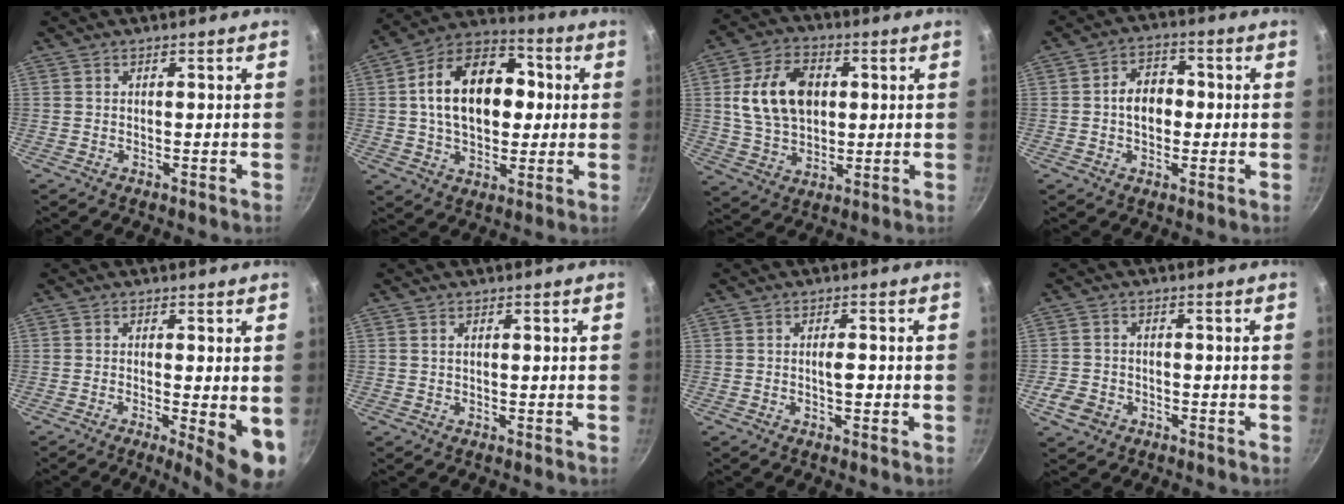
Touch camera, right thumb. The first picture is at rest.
{"total": 19.4, "force": [2.2, 13.0, 14.2], "torque": [-0.196, 0.028, 0.020]}
{"total": 14.4, "force": [2.5, 10.0, 10.0], "torque": [-0.159, 0.003, 0.043]}
{"total": 7.0, "force": [-0.3, 5.3, 4.6], "torque": [-0.039, 0.019, -0.010]}
{"total": 7.9, "force": [-1.4, 1.7, 7.6], "torque": [-0.093, -0.010, -0.013]}
{"total": 0.7, "force": [0.3, 0.4, 0.5], "torque": [-0.009, 0.002, 0.005]}
{"total": 2.6, "force": [-0.4, 1.0, 2.4], "torque": [-0.029, 0.006, -0.007]}
{"total": 4.5, "force": [-2.0, 3.5, 2.0], "torque": [-0.041, 0.019, -0.036]}